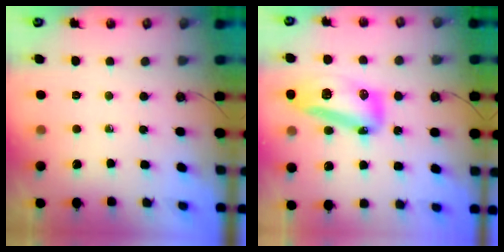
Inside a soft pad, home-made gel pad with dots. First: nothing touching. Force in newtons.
{"total": 16.8, "press": 16.6, "slide": 2.2}